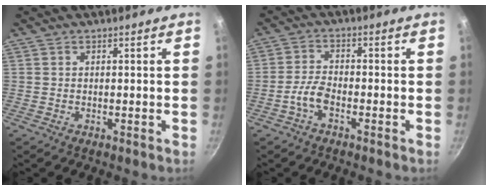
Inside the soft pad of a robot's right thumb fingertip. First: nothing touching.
{"total": 3.9, "force": [-2.2, 1.6, 2.8], "torque": [-0.061, 0.021, -0.050]}